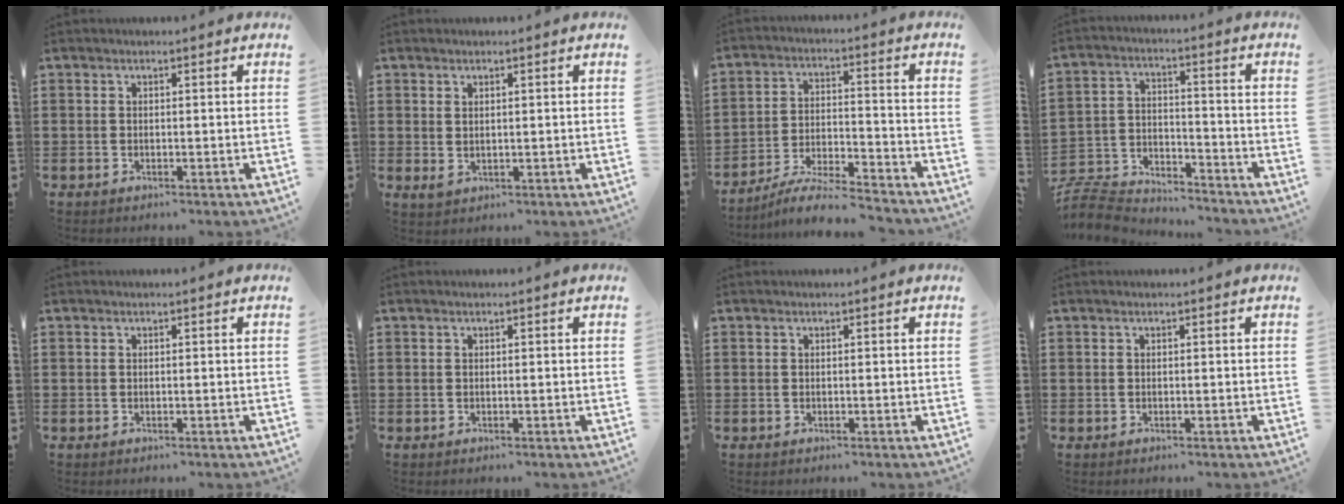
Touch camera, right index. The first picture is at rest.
{"total": 1.5, "force": [0.9, 0.7, 1.0], "torque": [-0.021, -0.002, 0.019]}
{"total": 6.8, "force": [-6.4, 0.2, 2.3], "torque": [-0.044, 0.006, -0.123]}
{"total": 7.7, "force": [-7.5, 1.7, 1.0], "torque": [-0.033, 0.017, -0.152]}
{"total": 0.0}
{"total": 0.0}
{"total": 0.0}
{"total": 0.0}